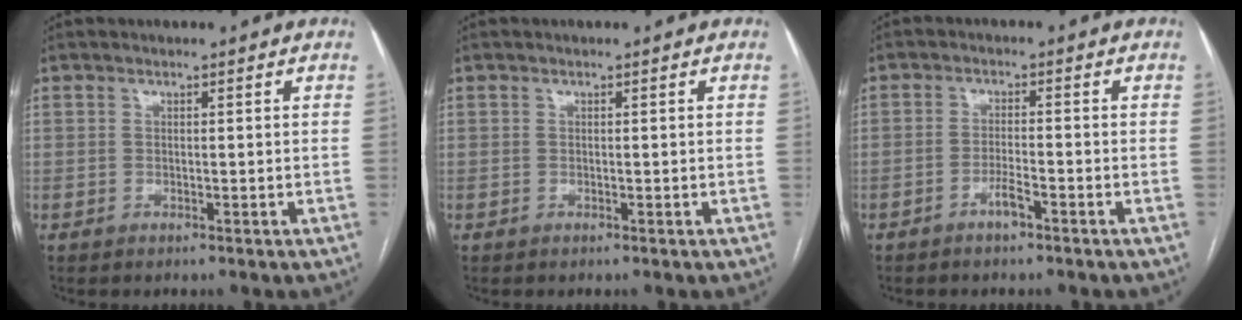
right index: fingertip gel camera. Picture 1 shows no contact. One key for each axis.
{"total": 0.0}
{"total": 2.5, "fx": -1.7, "fy": 0.2, "fz": 1.9, "tx": -0.035, "ty": 0.001, "tz": -0.032}